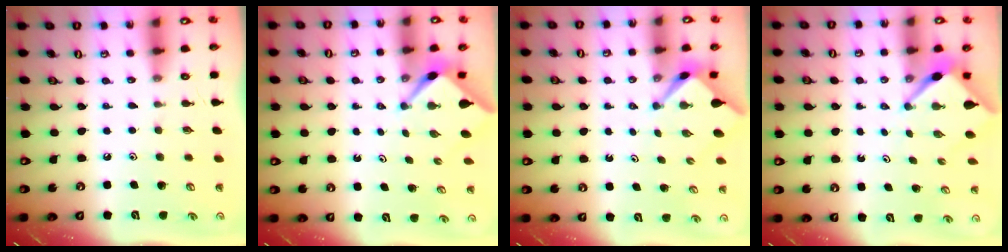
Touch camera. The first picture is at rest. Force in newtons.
{"total": 2.5, "press": 2.5, "slide": 0.3}
{"total": 2.2, "press": 2.2, "slide": 0.1}
{"total": 3.6, "press": 3.6, "slide": 0.1}